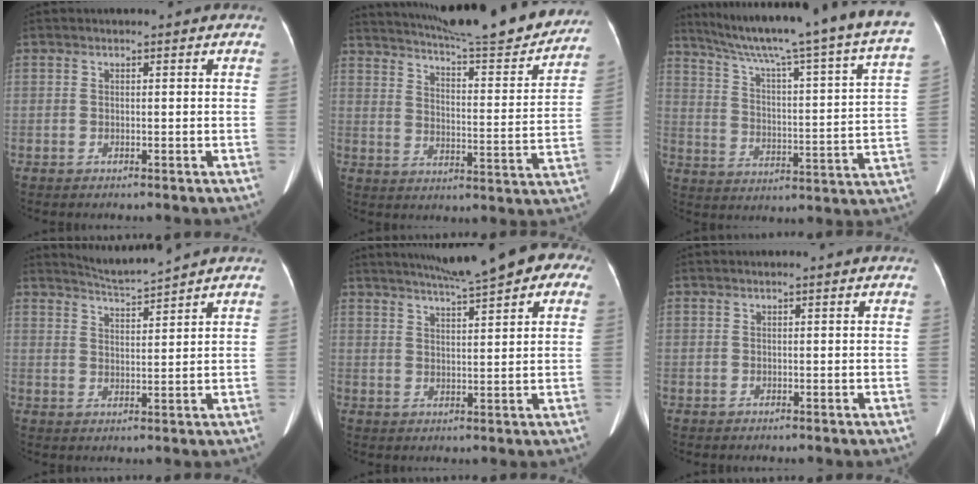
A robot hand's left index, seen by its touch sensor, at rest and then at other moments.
{"total": 25.5, "force": [23.0, 2.0, 10.8], "torque": [-0.174, -0.057, 0.299]}
{"total": 29.8, "force": [24.4, 0.1, 17.1], "torque": [-0.272, -0.053, 0.320]}
{"total": 4.5, "force": [4.3, -1.5, 0.1], "torque": [-0.010, -0.009, 0.085]}
{"total": 14.2, "force": [10.1, 2.4, 9.6], "torque": [-0.145, 0.035, 0.125]}
{"total": 0.0}